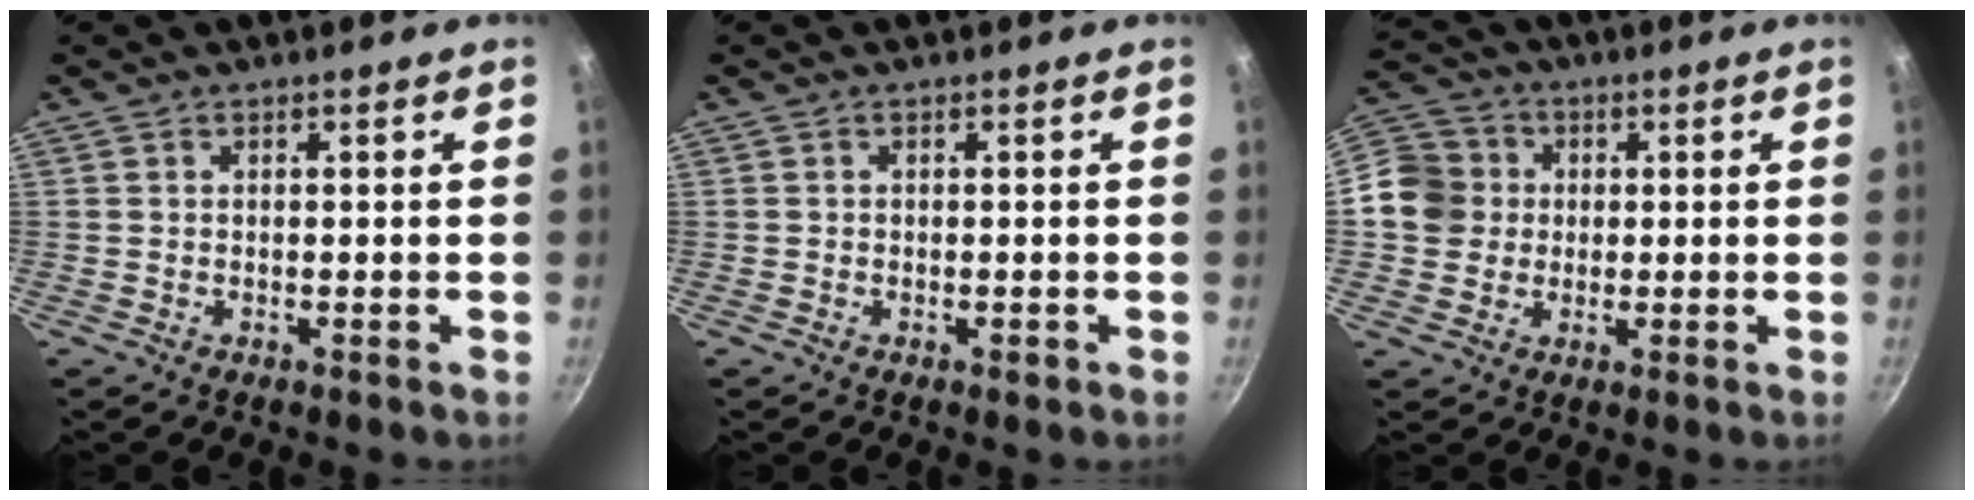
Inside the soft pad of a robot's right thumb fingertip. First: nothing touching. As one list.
[{"total": 1.1, "force": [-0.4, 0.7, 0.8], "torque": [-0.011, 0.001, -0.007]}, {"total": 10.8, "force": [0.7, 10.0, 4.0], "torque": [-0.050, 0.022, -0.003]}]